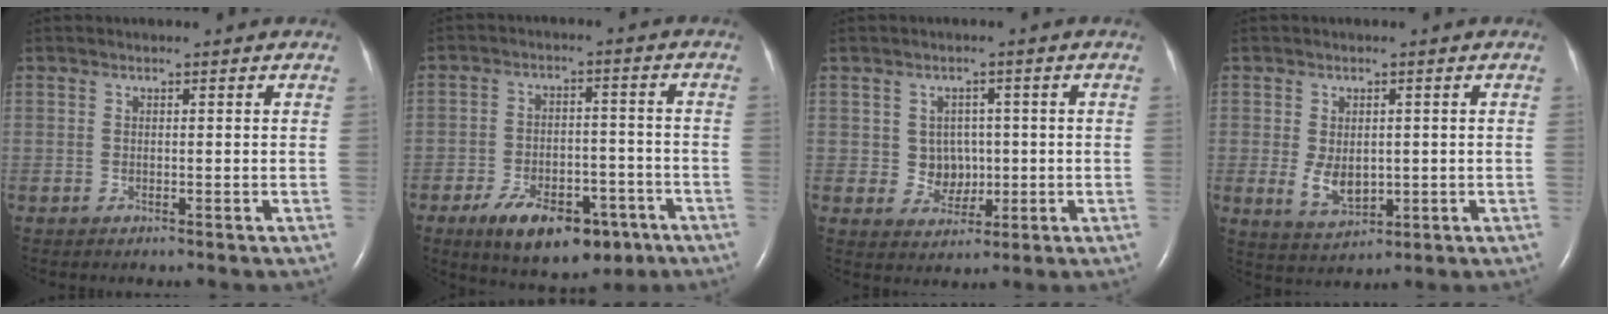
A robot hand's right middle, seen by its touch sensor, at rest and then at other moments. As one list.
[{"total": 13.4, "force": [-8.0, 6.6, 8.5], "torque": [-0.123, 0.003, -0.117]}, {"total": 4.0, "force": [0.1, 3.7, 1.6], "torque": [-0.023, 0.009, 0.010]}, {"total": 5.0, "force": [-0.3, 3.0, 4.0], "torque": [-0.077, -0.008, 0.007]}]